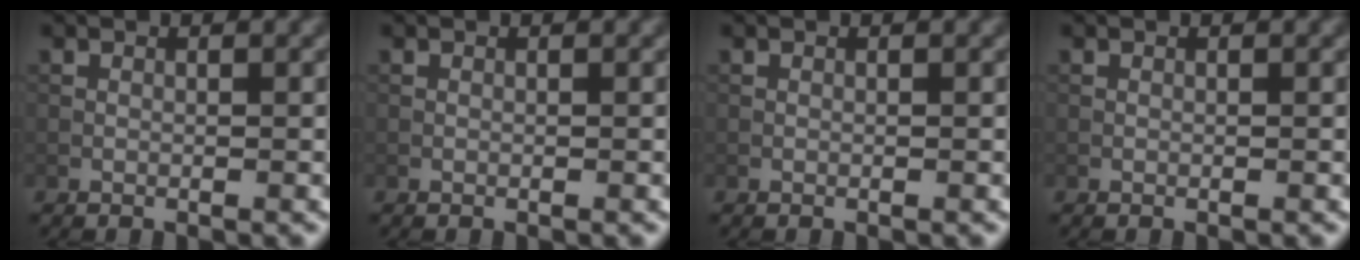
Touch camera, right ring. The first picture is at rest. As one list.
[{"total": 0.0}, {"total": 0.0}, {"total": 0.0}]